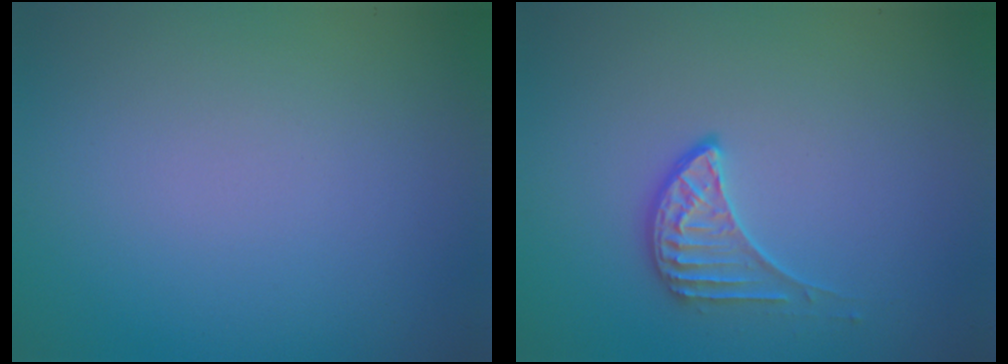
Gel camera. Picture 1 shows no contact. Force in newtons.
{"total": 2.0, "press": 1.5, "slide": 1.3}